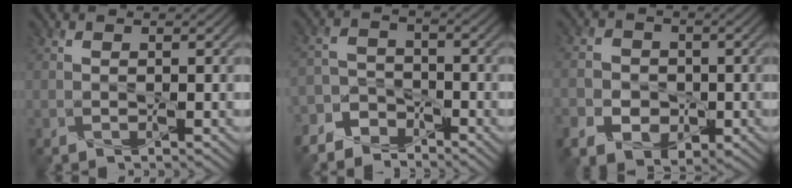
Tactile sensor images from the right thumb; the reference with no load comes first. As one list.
[{"total": 5.4, "force": [-4.7, 2.8, 0.1], "torque": [-0.001, -0.005, -0.103]}, {"total": 5.9, "force": [-2.3, 5.0, 2.1], "torque": [-0.055, -0.013, -0.061]}]